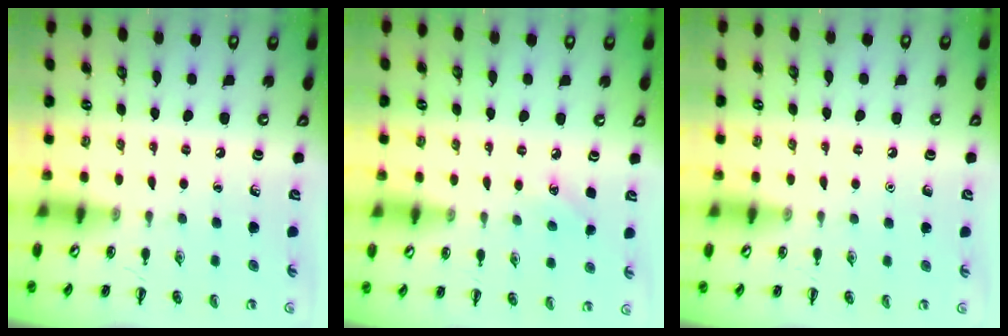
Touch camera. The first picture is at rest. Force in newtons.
{"total": 4.6, "press": 4.4, "slide": 1.3}
{"total": 1.5, "press": 1.5, "slide": 0.1}